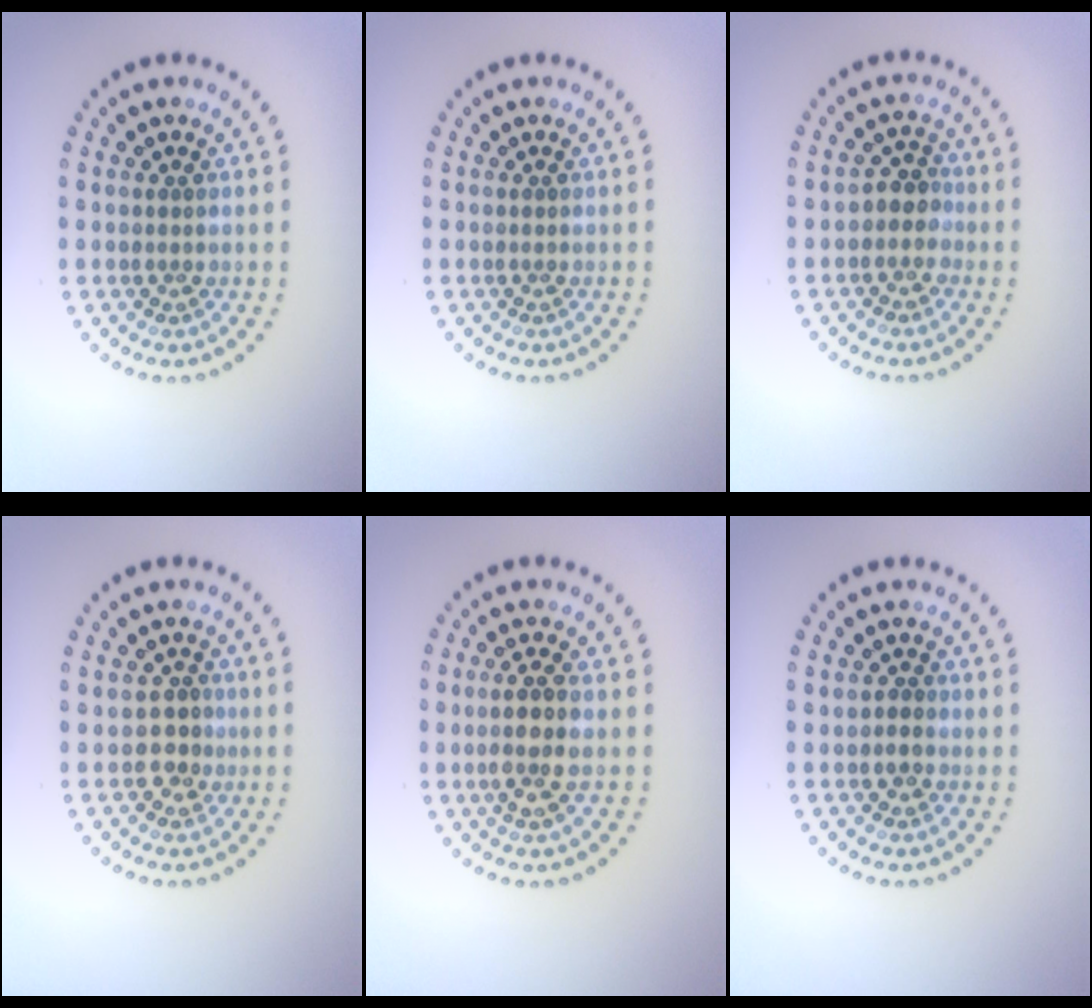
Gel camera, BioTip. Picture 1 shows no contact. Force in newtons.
{"total": 0.0}
{"total": 2.0, "press": 1.7, "slide": 1.1}
{"total": 2.0, "press": 1.8, "slide": 0.8}
{"total": 2.9, "press": 2.6, "slide": 1.2}
{"total": 0.9, "press": 0.8, "slide": 0.5}